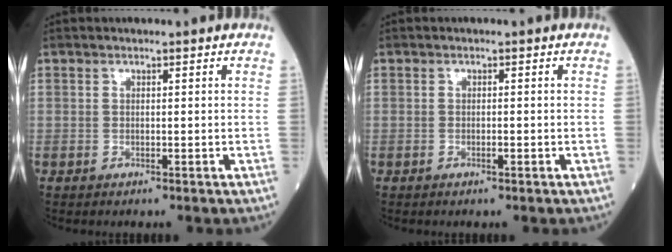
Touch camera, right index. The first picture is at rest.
{"total": 0.7, "force": [-0.4, 0.0, 0.6], "torque": [-0.010, 0.000, -0.006]}